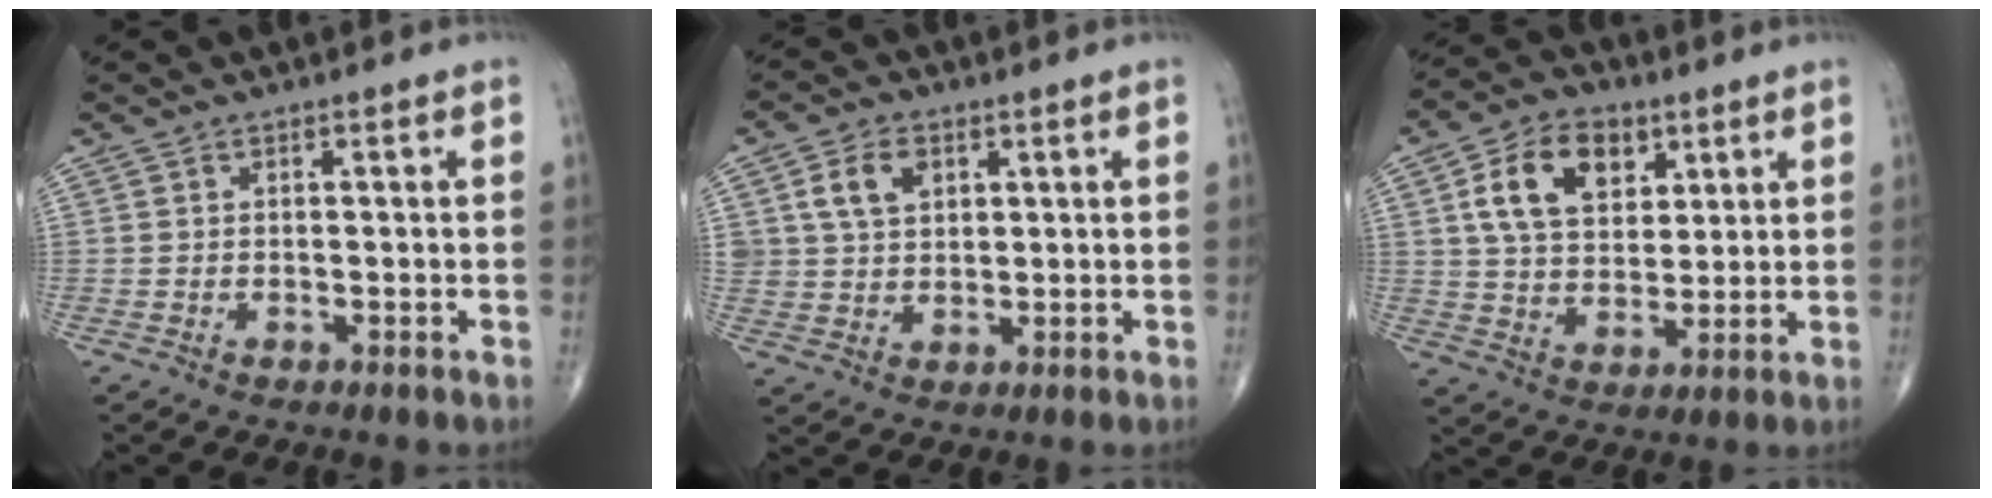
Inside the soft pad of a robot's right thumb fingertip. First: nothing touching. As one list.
[{"total": 6.9, "force": [2.6, 4.9, 4.1], "torque": [-0.057, -0.006, 0.048]}, {"total": 13.2, "force": [5.0, 8.7, 8.6], "torque": [-0.125, -0.010, 0.090]}]